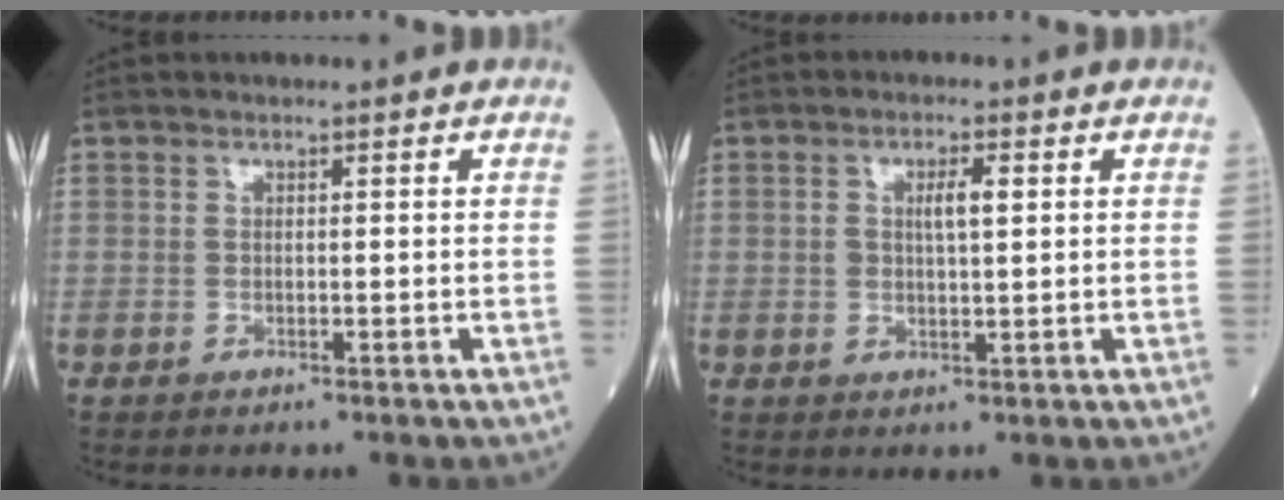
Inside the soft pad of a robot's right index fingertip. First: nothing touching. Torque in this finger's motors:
{"motor_torque": [0.00, 0.07, 0.07, 0.05]}